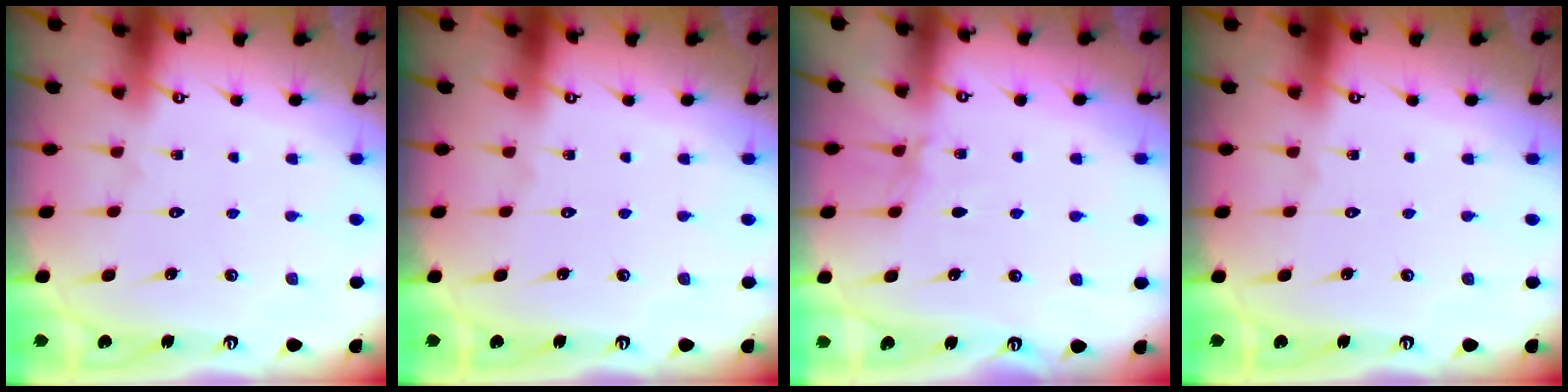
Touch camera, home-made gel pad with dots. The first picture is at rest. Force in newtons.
{"total": 0.0}
{"total": 4.5, "press": 4.5, "slide": 0.5}
{"total": 0.0}